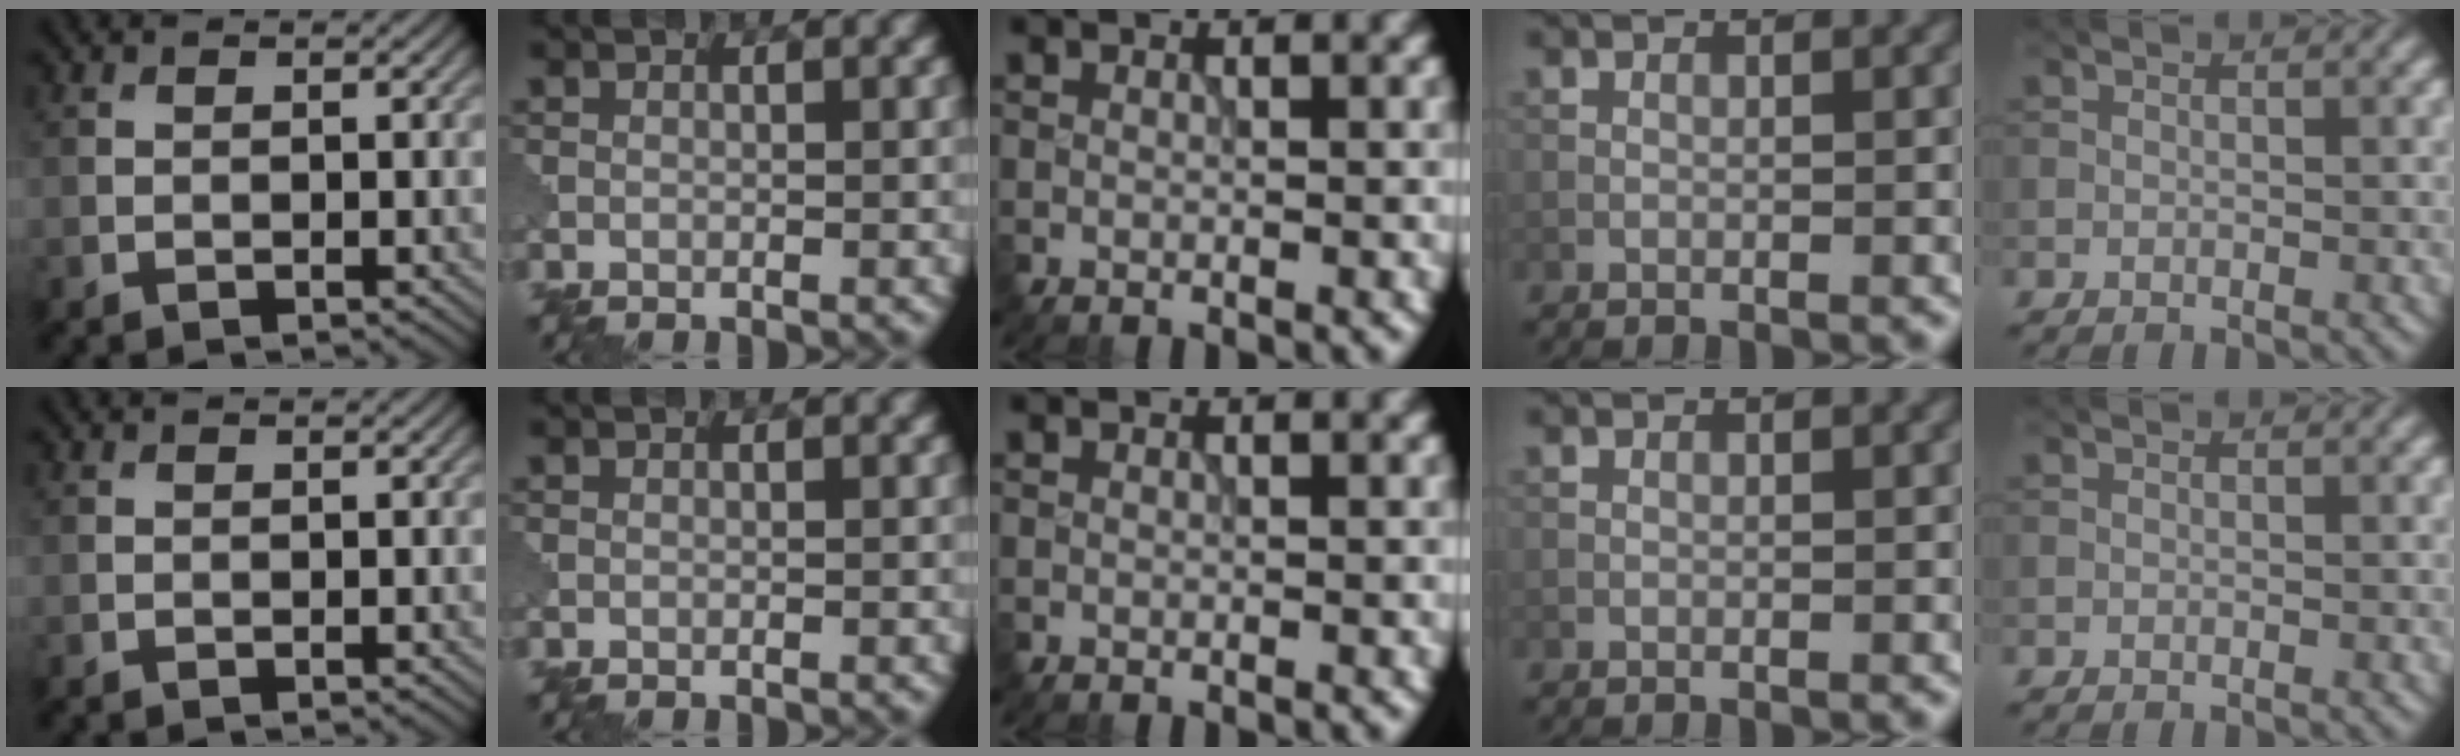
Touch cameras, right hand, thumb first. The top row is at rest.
{}